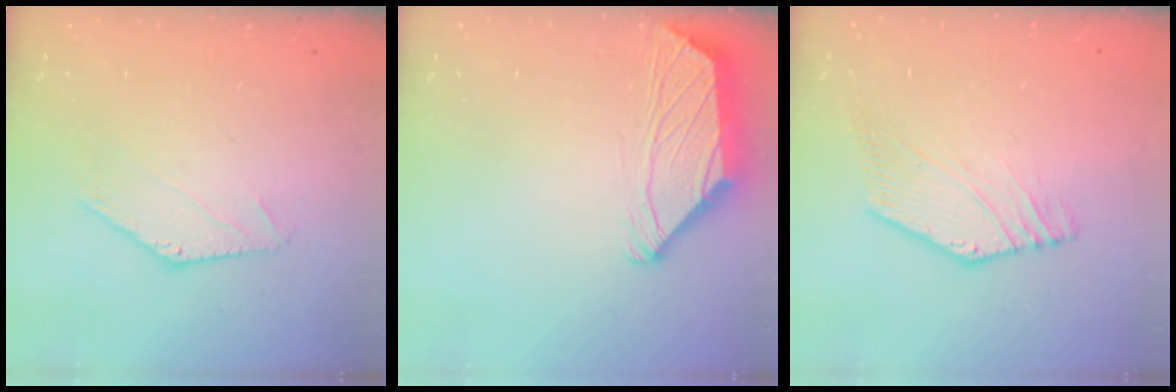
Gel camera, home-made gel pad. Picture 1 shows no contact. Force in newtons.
{"total": 2.1, "press": 2.0, "slide": 0.8}
{"total": 1.7, "press": 1.3, "slide": 1.1}